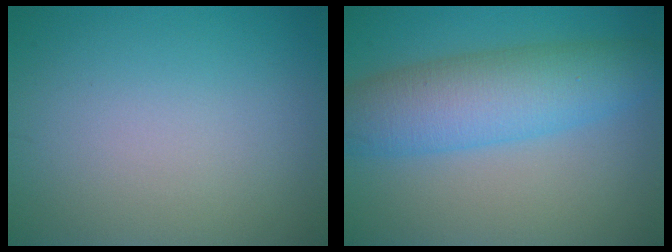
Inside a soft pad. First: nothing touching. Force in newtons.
{"total": 7.2, "press": 7.2, "slide": 0.2}